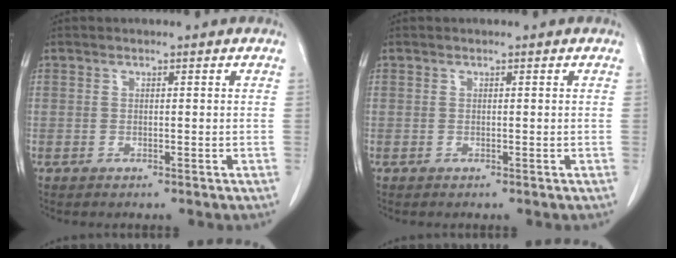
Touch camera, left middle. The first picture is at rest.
{"total": 0.0}